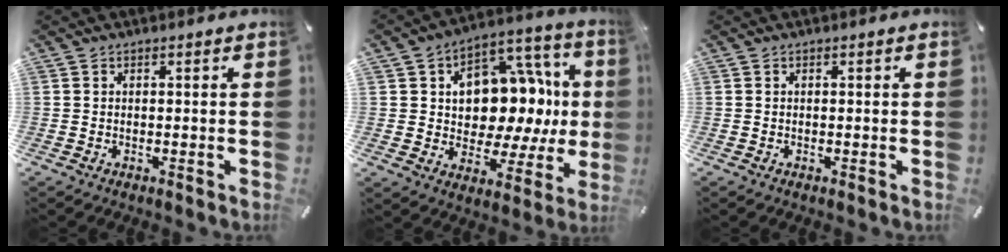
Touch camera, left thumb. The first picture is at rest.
{"total": 15.3, "force": [2.4, 11.2, 10.1], "torque": [-0.123, -0.035, 0.043]}
{"total": 0.0}